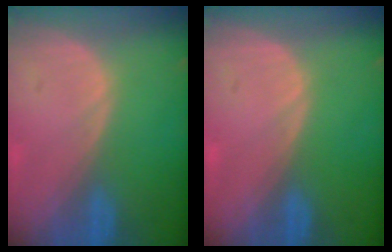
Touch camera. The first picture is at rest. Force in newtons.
{"total": 0.0}